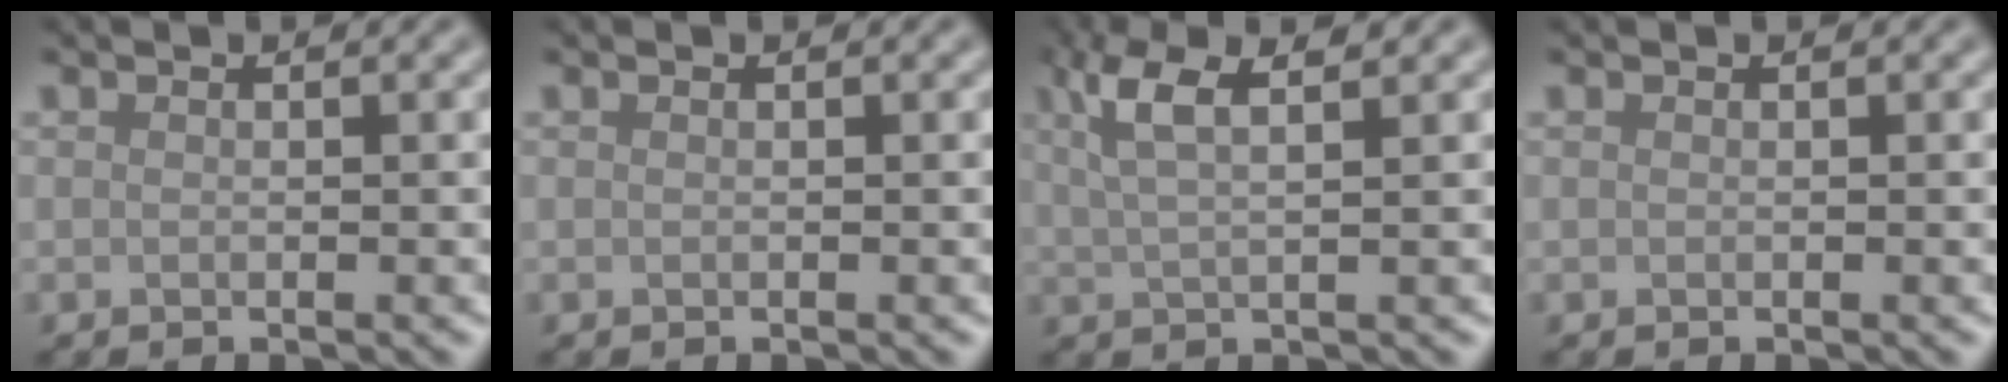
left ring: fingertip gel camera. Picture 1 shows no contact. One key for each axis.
{"total": 0.0}
{"total": 4.2, "fx": 2.1, "fy": 1.1, "fz": 3.4, "tx": -0.059, "ty": 0.007, "tz": 0.038}
{"total": 0.0}